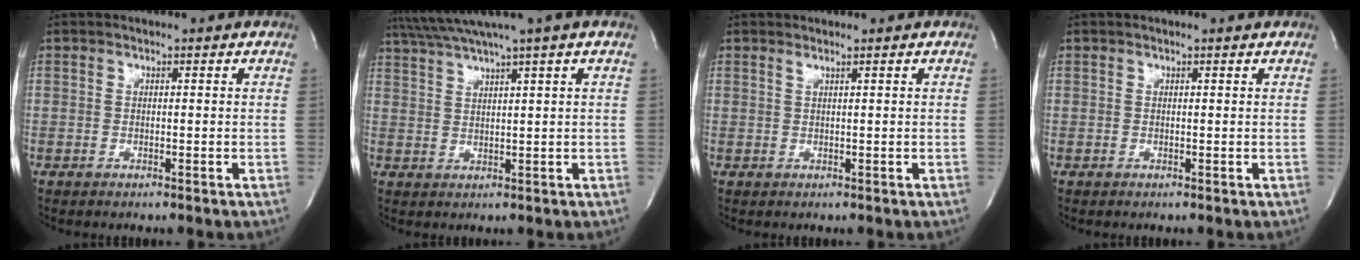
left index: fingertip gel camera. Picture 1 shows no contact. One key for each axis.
{"total": 6.6, "fx": 5.1, "fy": -2.1, "fz": 3.7, "tx": -0.066, "ty": 0.016, "tz": 0.090}
{"total": 0.8, "fx": 0.5, "fy": -0.2, "fz": 0.5, "tx": -0.022, "ty": -0.005, "tz": 0.016}
{"total": 0.7, "fx": 0.6, "fy": -0.1, "fz": 0.2, "tx": -0.011, "ty": 0.002, "tz": 0.007}